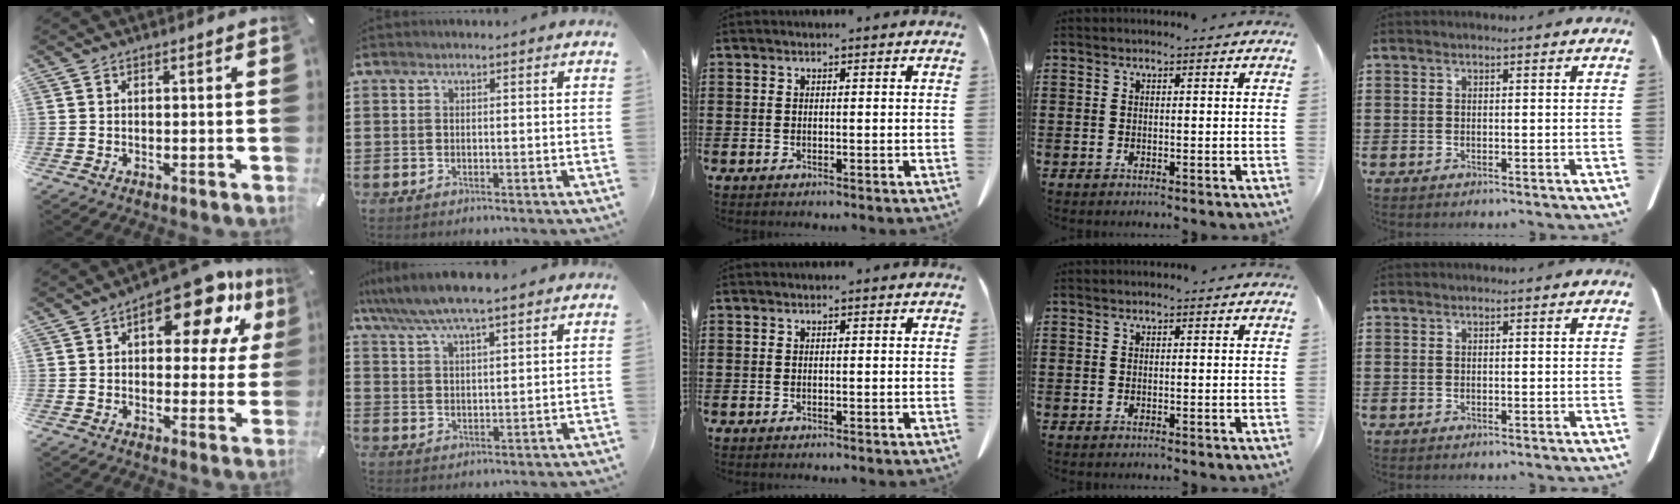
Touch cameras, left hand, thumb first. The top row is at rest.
{"thumb": {"total": 16.4, "force": [8.5, 7.4, 12.0], "torque": [-0.159, -0.041, 0.134]}, "index": {"total": 6.5, "force": [5.5, 0.7, 3.4], "torque": [-0.082, -0.019, 0.097]}}